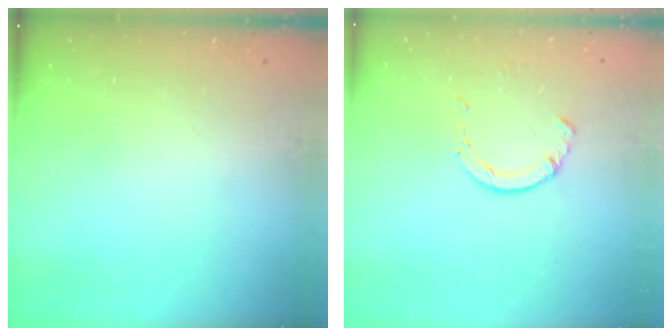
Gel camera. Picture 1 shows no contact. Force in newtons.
{"total": 2.1, "press": 2.1, "slide": 0.5}